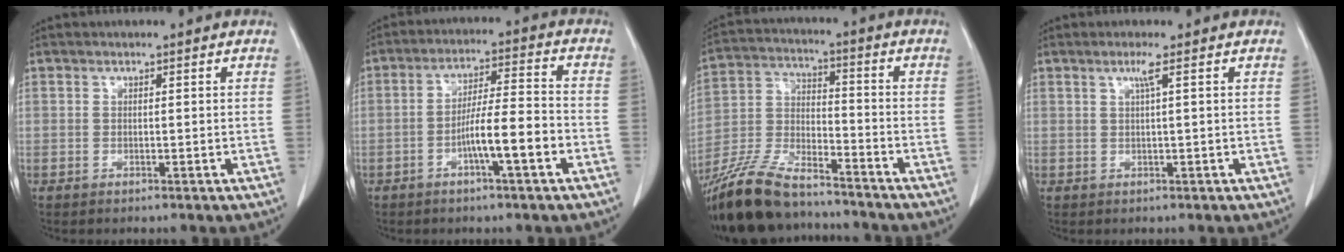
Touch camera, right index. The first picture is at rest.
{"total": 8.1, "force": [-3.3, 0.4, 7.3], "torque": [-0.130, 0.012, -0.057]}
{"total": 17.2, "force": [-14.7, 4.4, 7.8], "torque": [-0.169, -0.008, -0.265]}
{"total": 1.6, "force": [0.6, -0.5, 1.4], "torque": [-0.035, 0.000, 0.015]}